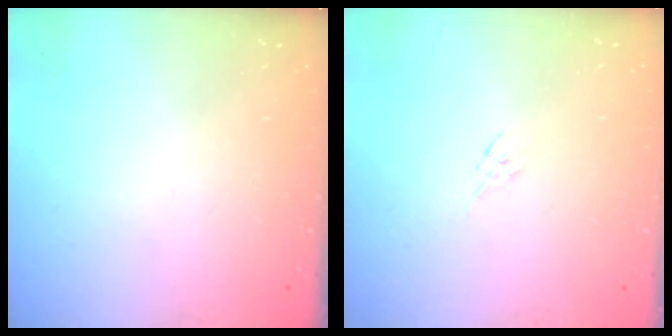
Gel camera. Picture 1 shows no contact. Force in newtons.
{"total": 2.7, "press": 2.5, "slide": 0.9}